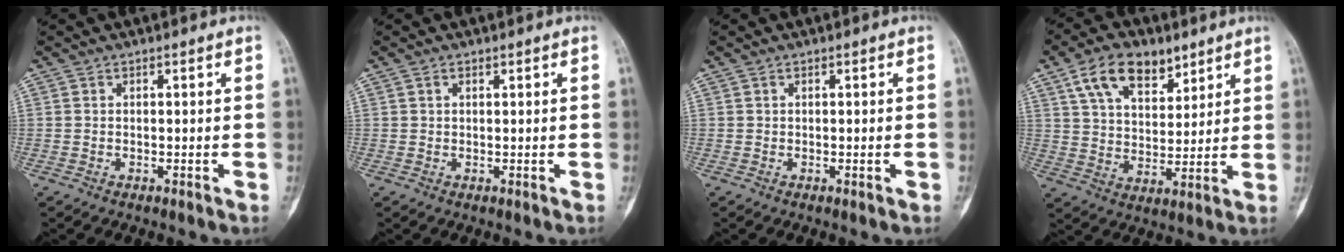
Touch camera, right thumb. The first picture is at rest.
{"total": 0.7, "force": [0.5, 0.4, 0.4], "torque": [-0.005, 0.001, 0.007]}
{"total": 0.7, "force": [-0.1, 0.2, 0.7], "torque": [-0.006, 0.000, 0.001]}
{"total": 12.7, "force": [7.4, 7.1, 7.5], "torque": [-0.100, -0.029, 0.135]}